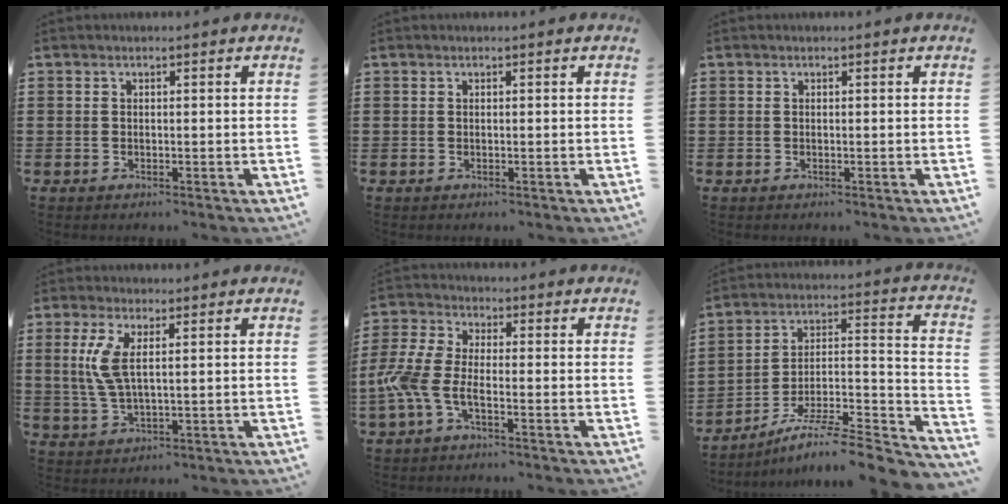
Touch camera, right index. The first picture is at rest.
{"total": 0.0}
{"total": 0.0}
{"total": 5.5, "force": [1.3, 1.8, 5.0], "torque": [-0.131, -0.008, 0.012]}
{"total": 6.5, "force": [-2.8, 2.4, 5.3], "torque": [-0.147, -0.015, -0.061]}
{"total": 8.2, "force": [-6.4, 0.8, 5.1], "torque": [-0.074, 0.004, -0.126]}